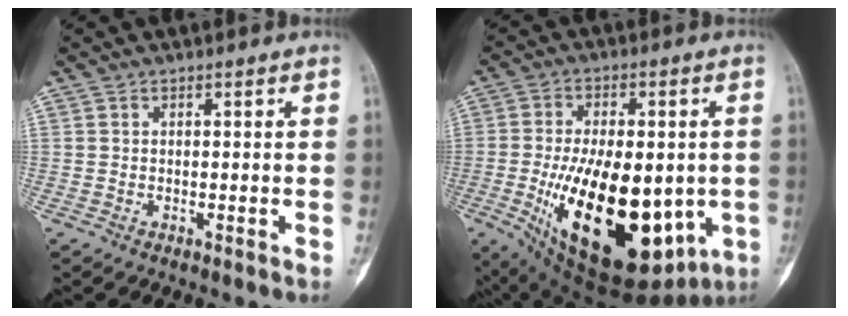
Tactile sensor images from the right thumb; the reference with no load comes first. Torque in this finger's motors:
{"motor_torque": [2.56, 2.45, 2.74, -0.03, 0.81]}